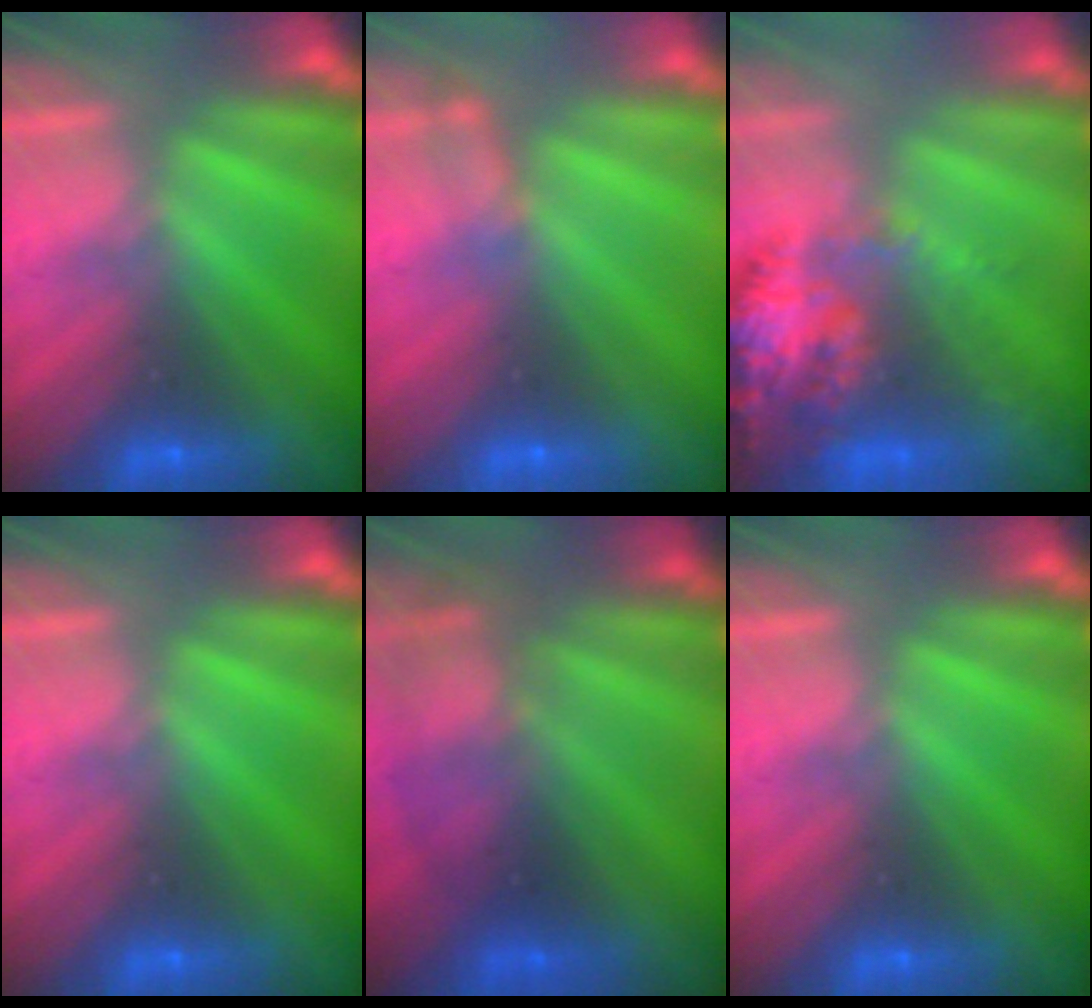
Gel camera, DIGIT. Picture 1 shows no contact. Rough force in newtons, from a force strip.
{"total": 2.2}
{"total": 8.0}
{"total": 0.0}
{"total": 2.2}
{"total": 0.0}